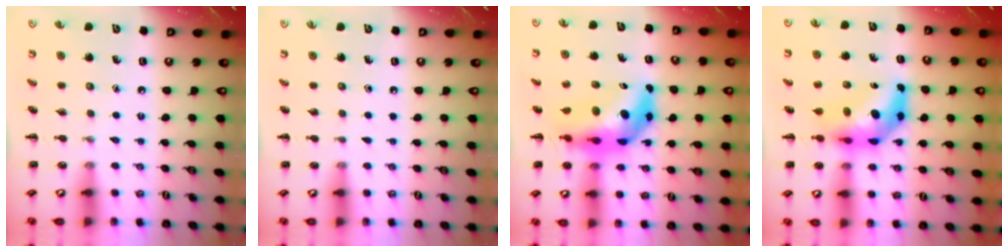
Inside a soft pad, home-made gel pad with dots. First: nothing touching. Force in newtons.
{"total": 0.0}
{"total": 10.8, "press": 10.3, "slide": 3.2}
{"total": 8.7, "press": 8.3, "slide": 2.6}